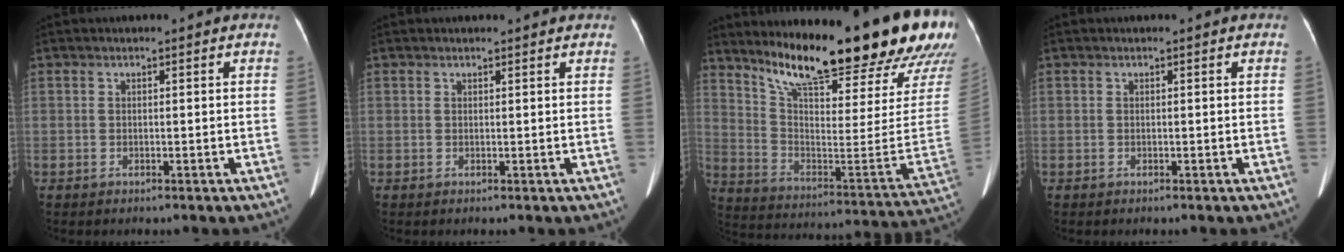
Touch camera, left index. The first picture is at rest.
{"total": 2.0, "force": [1.9, 0.3, 0.7], "torque": [-0.009, 0.002, 0.019]}
{"total": 28.1, "force": [23.4, 2.6, 15.3], "torque": [-0.247, -0.108, 0.325]}
{"total": 0.0}